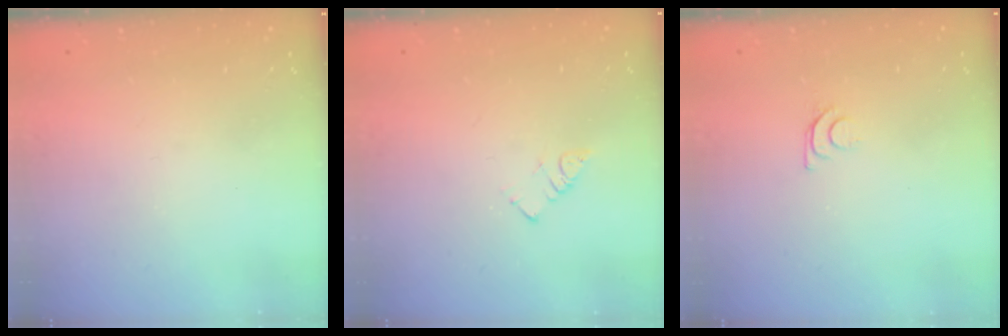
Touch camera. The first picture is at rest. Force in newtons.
{"total": 2.5, "press": 2.5, "slide": 0.1}
{"total": 4.3, "press": 4.2, "slide": 0.5}